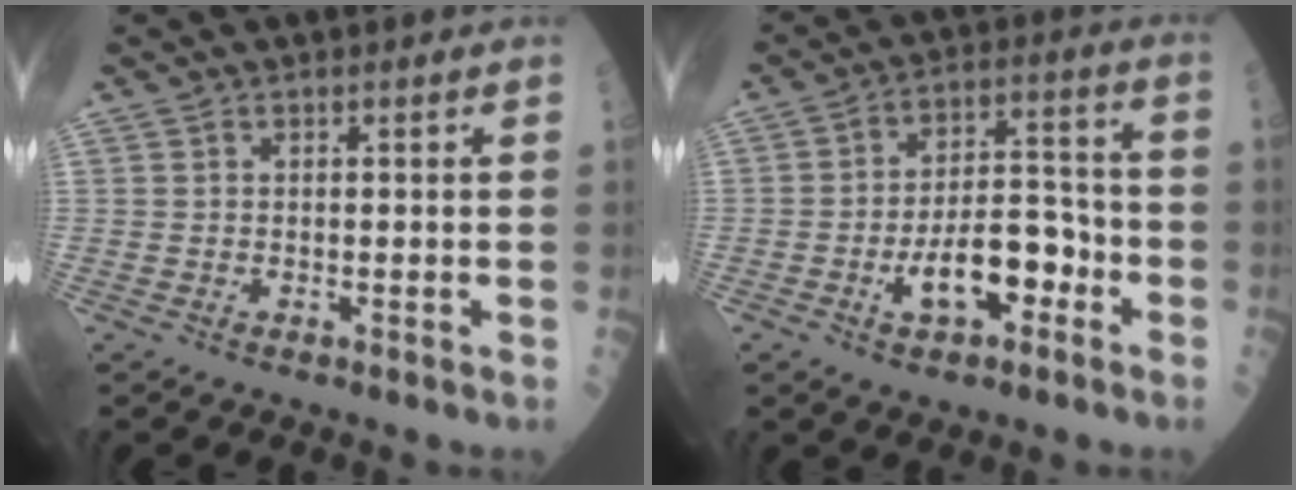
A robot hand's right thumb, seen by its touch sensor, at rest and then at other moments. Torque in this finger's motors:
{"motor_torque": [0.37, 0.37, 0.70, -0.01, 0.07]}